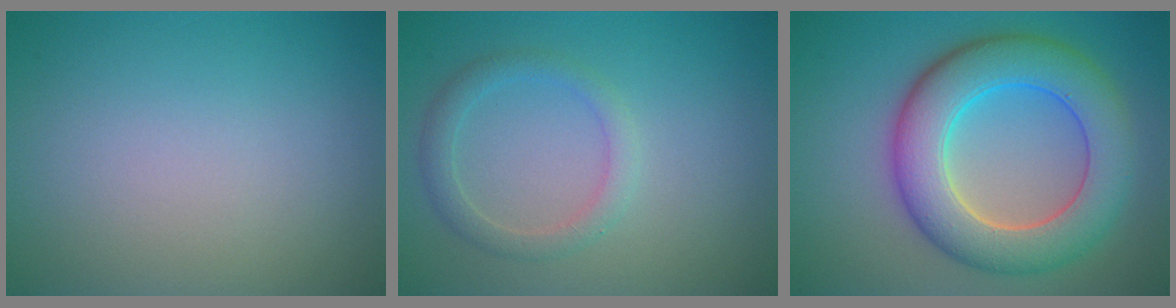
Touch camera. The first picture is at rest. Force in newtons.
{"total": 2.1, "press": 2.1, "slide": 0.1}
{"total": 8.7, "press": 8.7, "slide": 0.3}